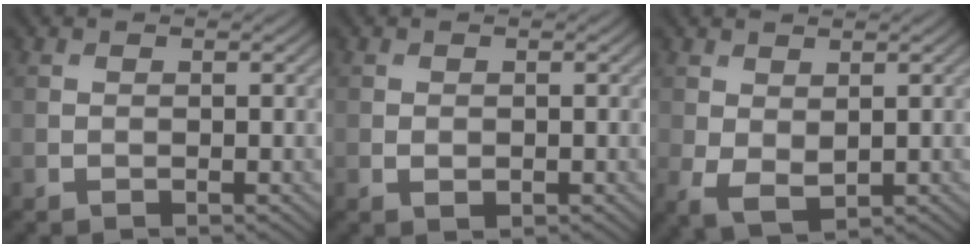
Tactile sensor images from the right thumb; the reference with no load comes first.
{"total": 0.9, "force": [-0.2, 0.7, 0.6], "torque": [-0.011, -0.004, -0.004]}
{"total": 3.4, "force": [0.4, 2.0, 2.7], "torque": [-0.066, -0.008, 0.011]}